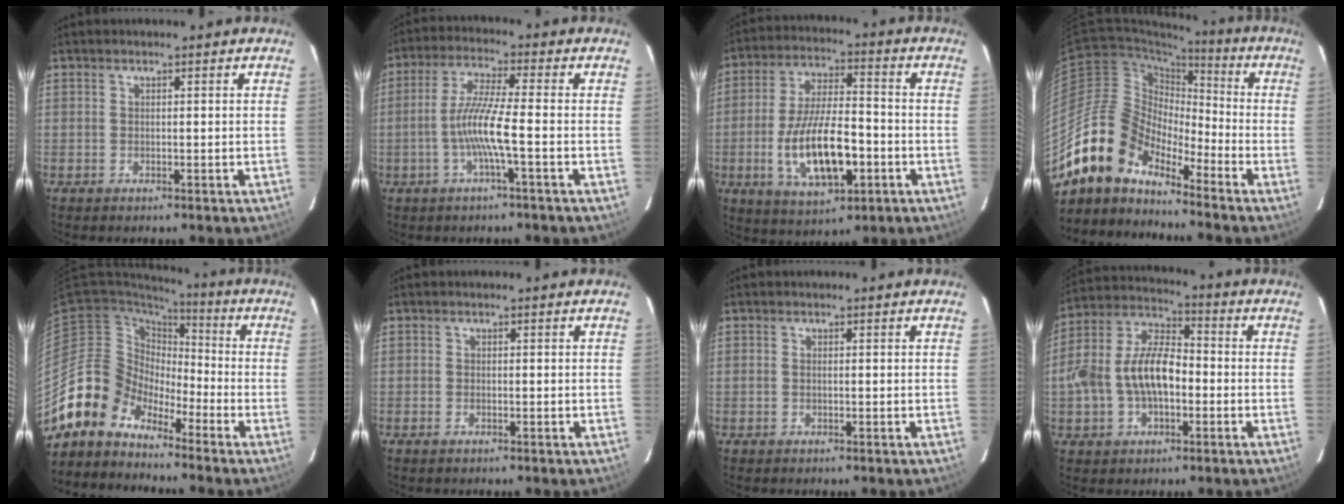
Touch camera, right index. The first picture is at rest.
{"total": 7.8, "force": [-2.4, -0.4, 7.4], "torque": [-0.157, 0.002, -0.046]}
{"total": 15.6, "force": [-4.5, 6.2, 13.6], "torque": [-0.271, -0.005, -0.069]}
{"total": 14.6, "force": [-12.3, 6.4, 4.6], "torque": [-0.085, 0.018, -0.237]}
{"total": 10.2, "force": [-8.0, 6.2, 0.2], "torque": [-0.011, 0.036, -0.163]}
{"total": 0.7, "force": [-0.5, 0.3, 0.4], "torque": [-0.008, -0.001, -0.011]}
{"total": 0.0}
{"total": 13.4, "force": [-2.4, 7.9, 10.6], "torque": [-0.220, 0.020, -0.043]}